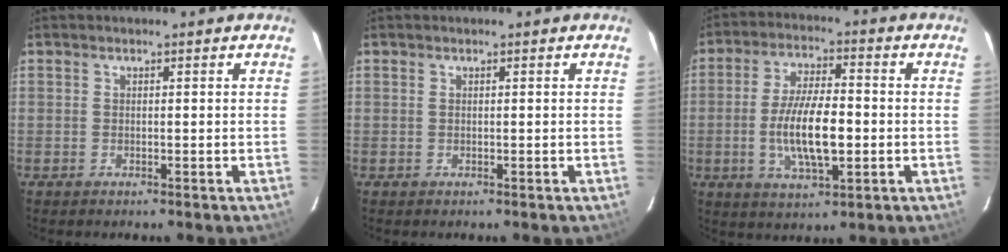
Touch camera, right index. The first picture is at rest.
{"total": 0.0}
{"total": 11.5, "force": [-2.0, 3.9, 10.6], "torque": [-0.205, -0.004, -0.032]}